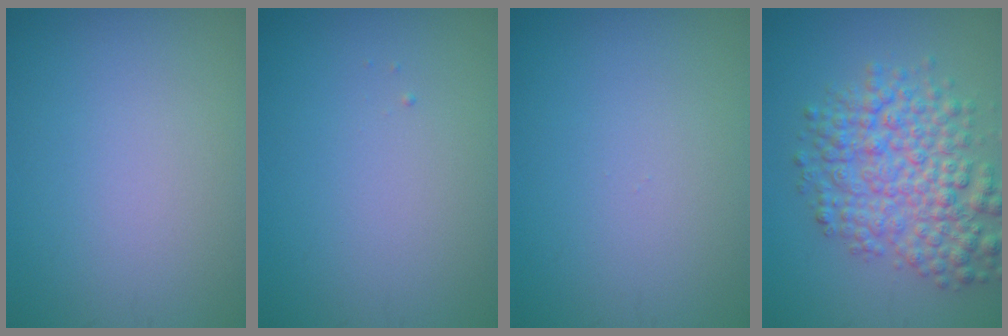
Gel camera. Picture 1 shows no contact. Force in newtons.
{"total": 0.0}
{"total": 0.0}
{"total": 7.1, "press": 7.1, "slide": 0.2}